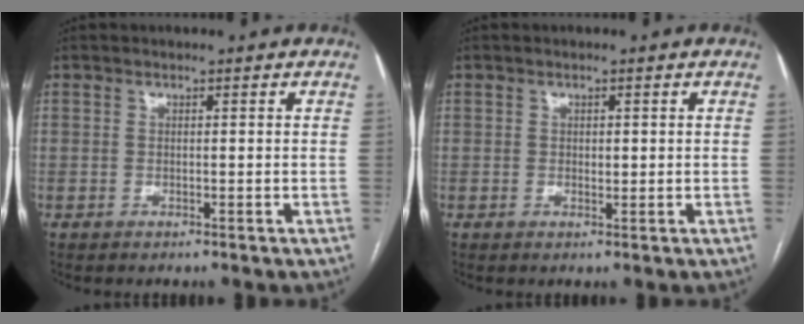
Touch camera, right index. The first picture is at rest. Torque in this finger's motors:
{"motor_torque": [-0.16, 0.01, 0.04, 0.00]}